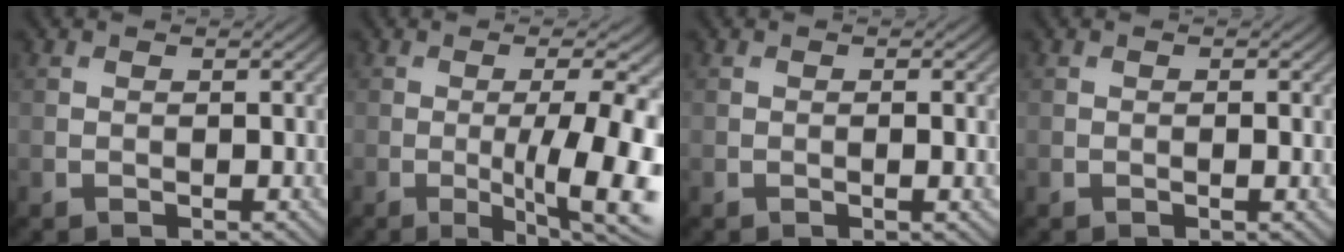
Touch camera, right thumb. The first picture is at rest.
{"total": 12.4, "force": [-2.0, 3.5, 11.7], "torque": [-0.155, -0.009, -0.024]}
{"total": 1.1, "force": [-0.1, 0.2, 1.1], "torque": [-0.020, -0.002, -0.002]}
{"total": 0.8, "force": [-0.1, 0.1, 0.8], "torque": [-0.014, -0.002, -0.001]}